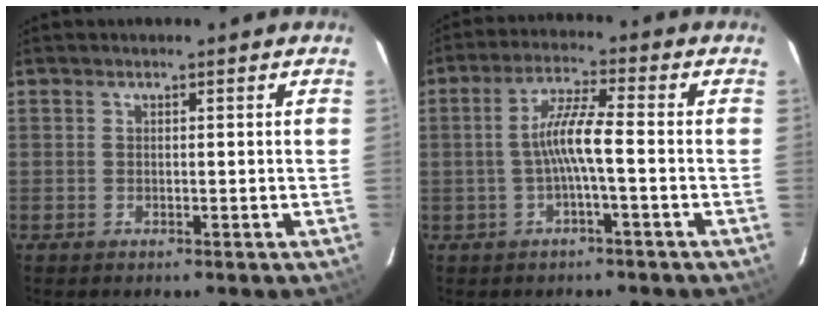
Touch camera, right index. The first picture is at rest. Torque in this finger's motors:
{"motor_torque": [1.27, -0.36, 0.81, 0.20]}